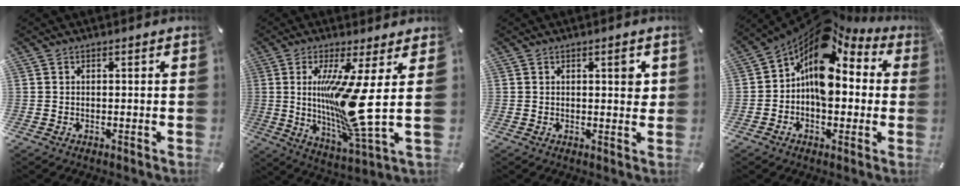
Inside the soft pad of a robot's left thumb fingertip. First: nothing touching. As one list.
[{"total": 19.1, "force": [2.1, 2.4, 18.8], "torque": [-0.349, -0.043, 0.022]}, {"total": 3.0, "force": [1.1, 1.2, 2.5], "torque": [-0.020, -0.008, 0.010]}, {"total": 12.3, "force": [3.0, 8.5, 8.3], "torque": [-0.157, -0.035, 0.052]}]